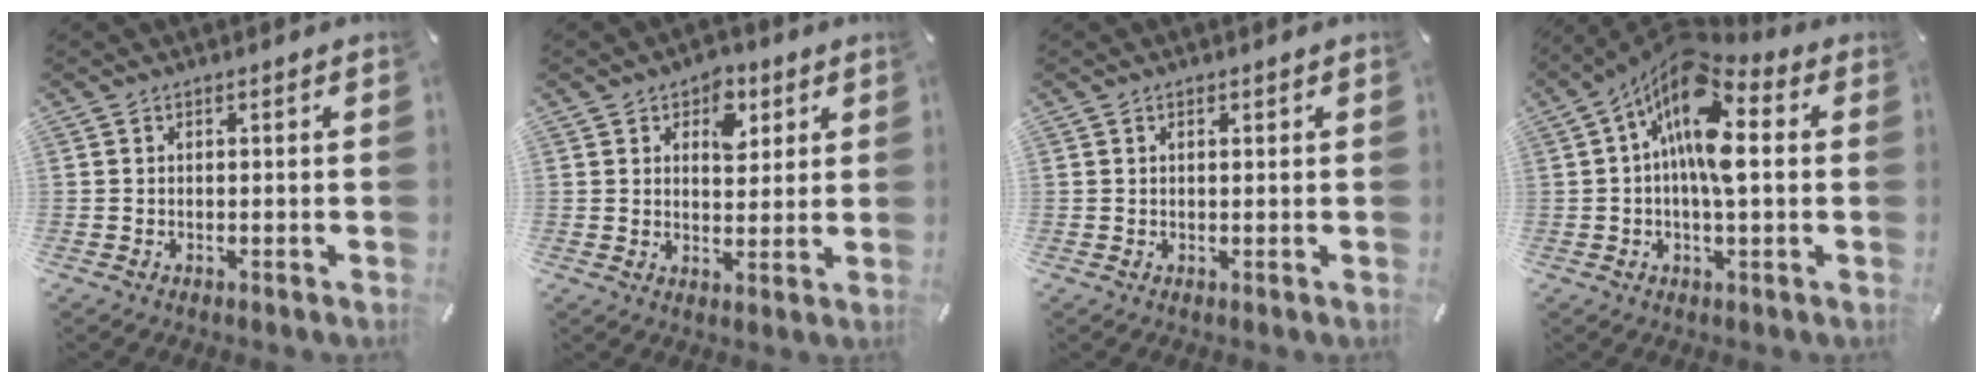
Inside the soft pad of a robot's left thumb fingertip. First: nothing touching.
{"total": 6.5, "force": [3.1, 4.5, 3.6], "torque": [-0.025, -0.008, 0.045]}
{"total": 0.7, "force": [0.3, 0.4, 0.5], "torque": [-0.011, 0.002, 0.004]}
{"total": 15.1, "force": [2.7, 6.4, 13.3], "torque": [-0.242, -0.028, 0.046]}